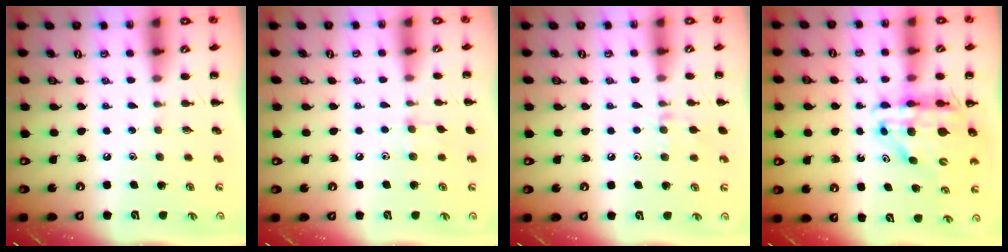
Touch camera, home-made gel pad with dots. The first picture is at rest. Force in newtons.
{"total": 5.8, "press": 5.5, "slide": 1.9}
{"total": 6.4, "press": 6.0, "slide": 2.3}
{"total": 12.4, "press": 12.0, "slide": 3.4}